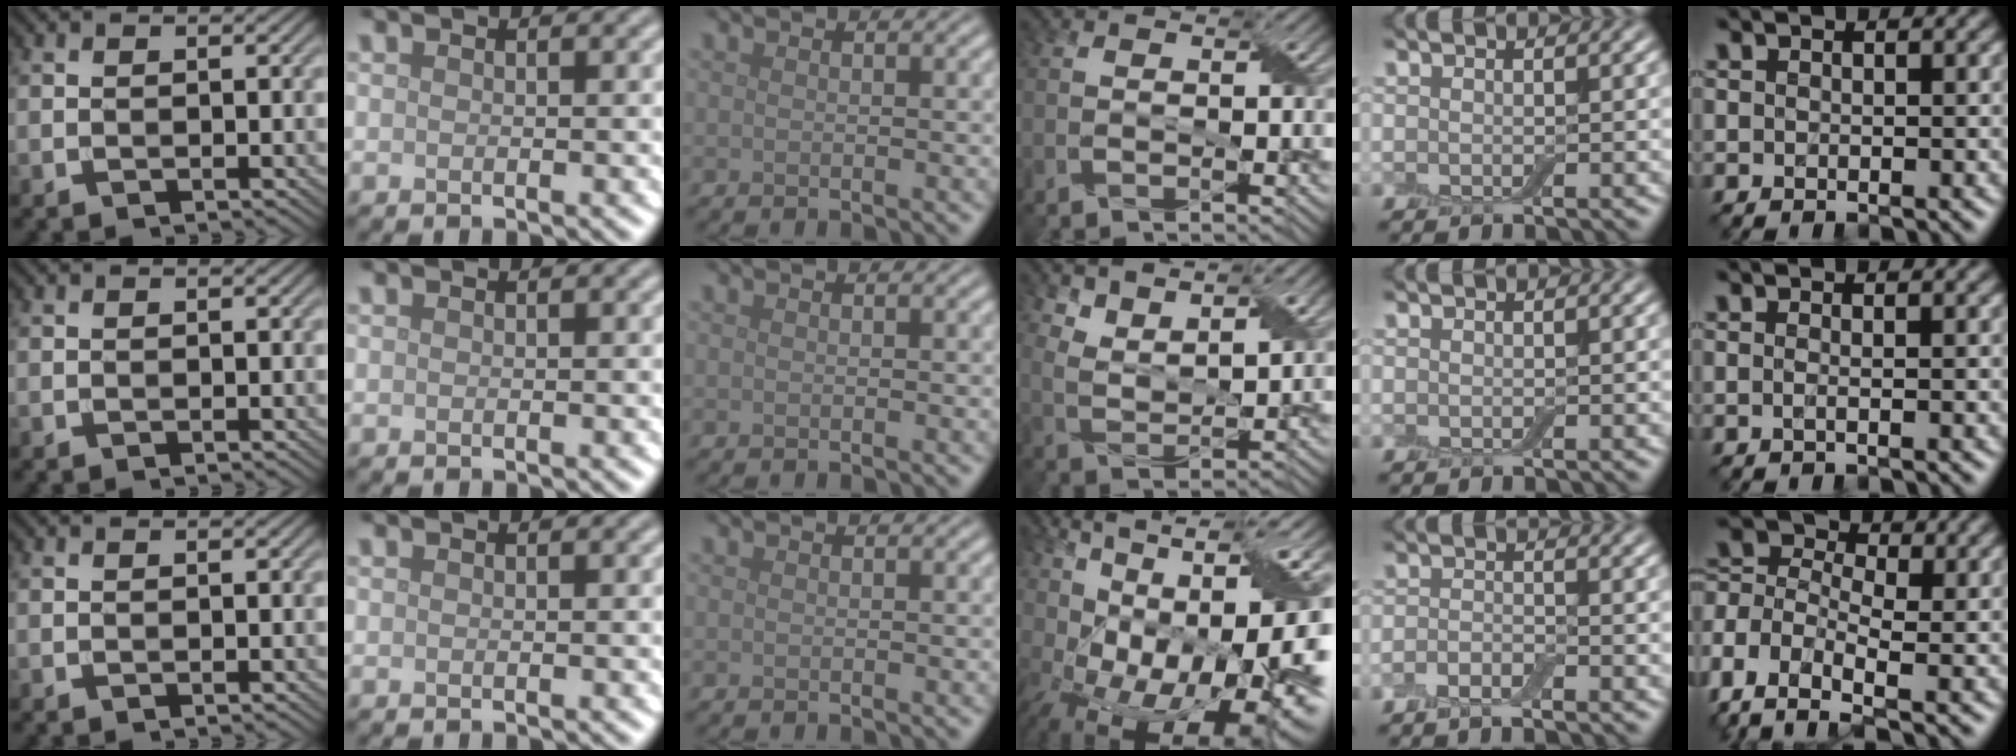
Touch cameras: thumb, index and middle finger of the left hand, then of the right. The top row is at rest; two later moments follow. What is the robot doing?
{"motion": "peel", "object": "bubble wrap"}